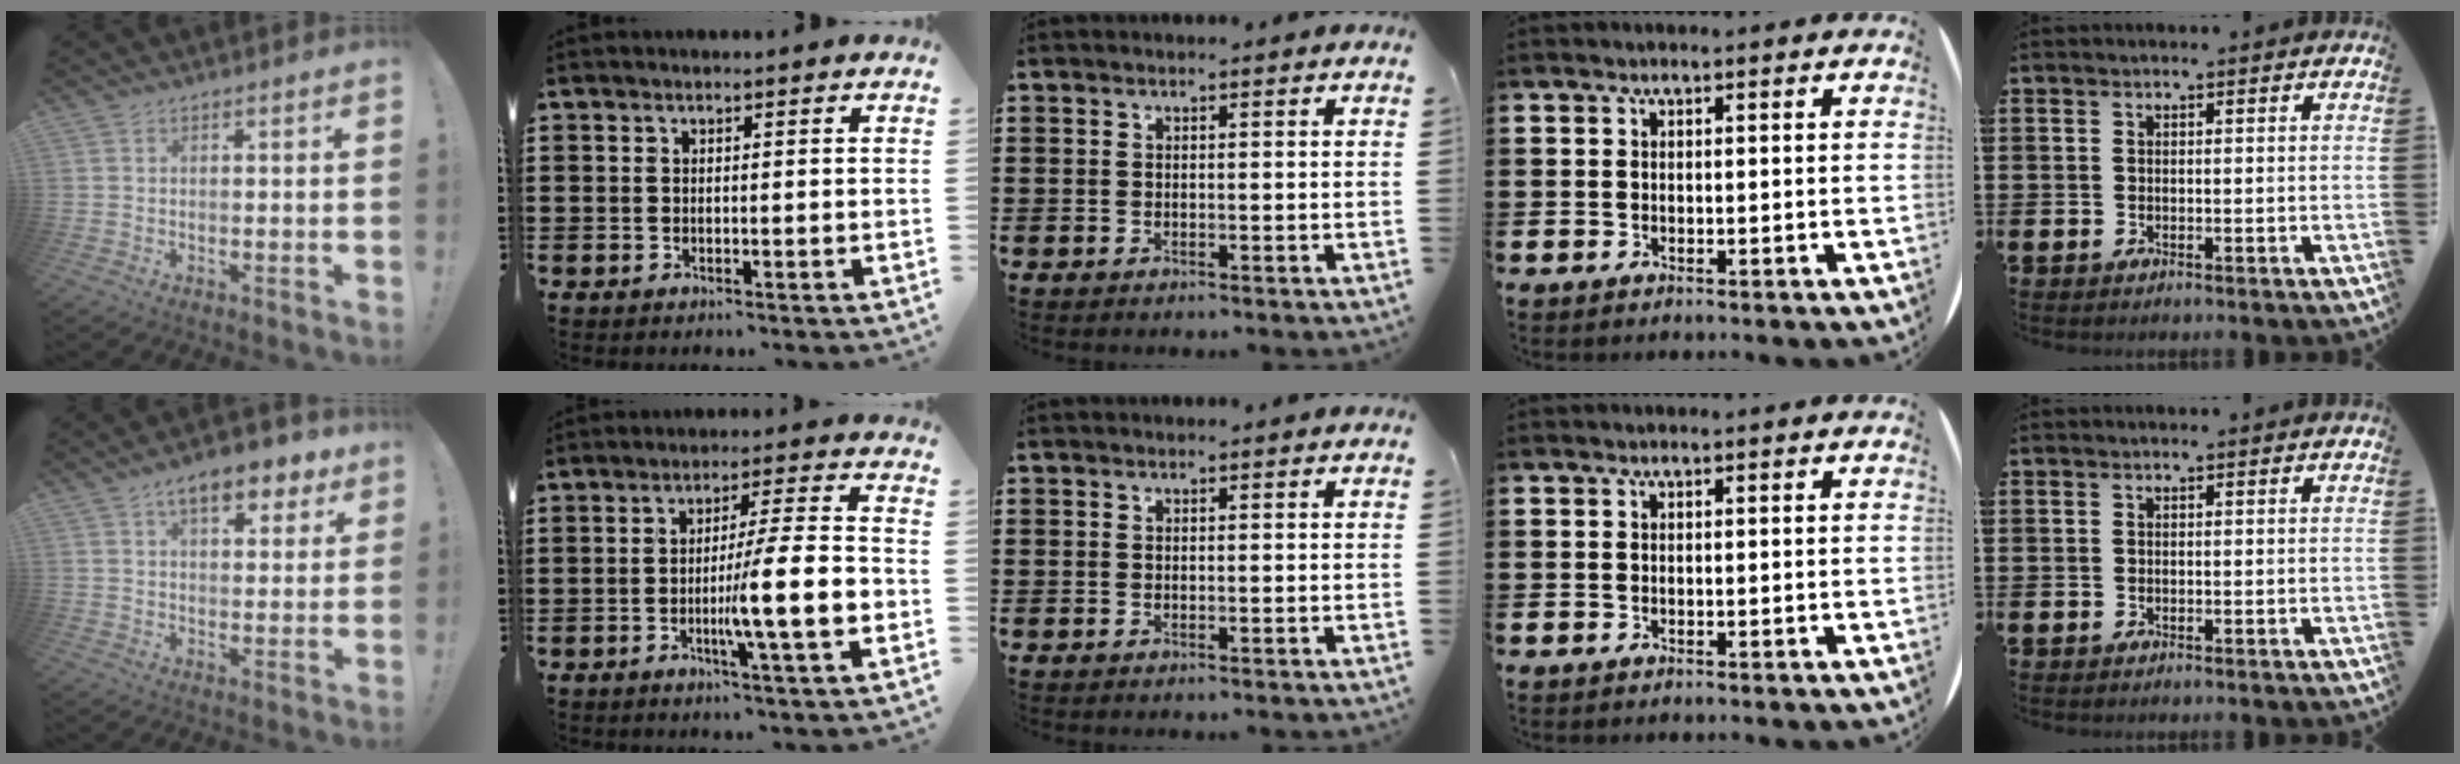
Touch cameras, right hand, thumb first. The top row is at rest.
{"thumb": {"total": 10.5, "force": [6.2, 4.8, 7.0], "torque": [-0.096, -0.029, 0.106]}, "index": {"total": 10.7, "force": [-2.7, 0.5, 10.4], "torque": [-0.164, -0.014, -0.051]}}